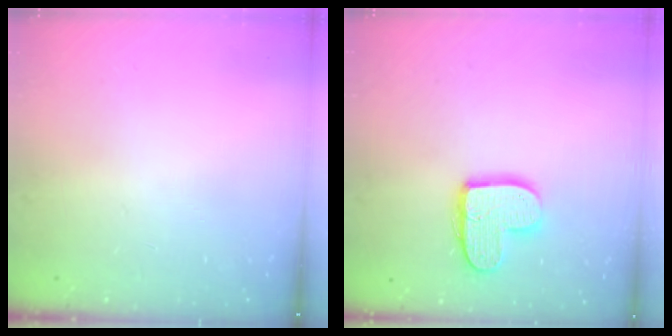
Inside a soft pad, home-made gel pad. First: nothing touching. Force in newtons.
{"total": 12.6, "press": 12.6, "slide": 0.9}